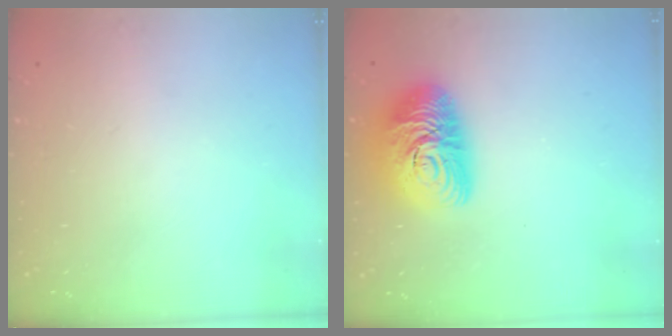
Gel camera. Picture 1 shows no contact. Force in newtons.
{"total": 14.6, "press": 14.6, "slide": 1.0}